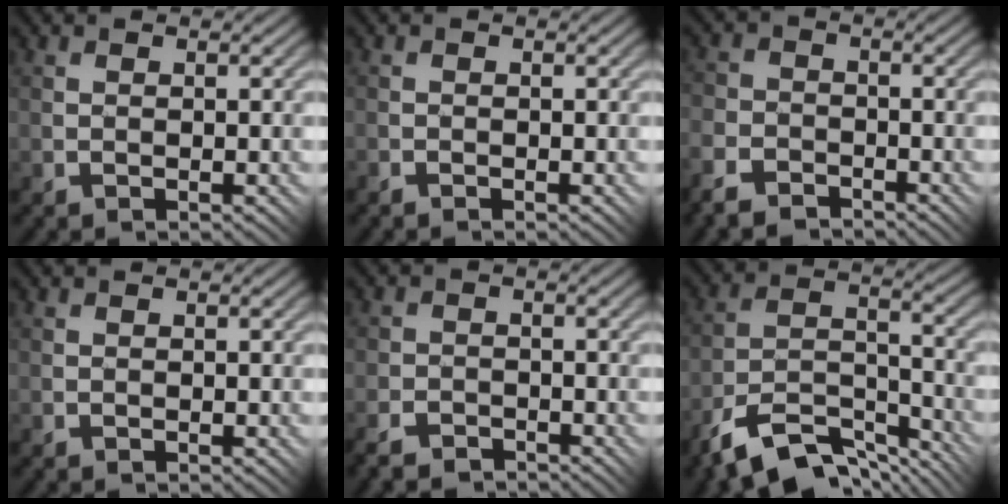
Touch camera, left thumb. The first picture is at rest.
{"total": 1.0, "force": [-0.8, 0.3, 0.3], "torque": [-0.005, 0.000, -0.018]}
{"total": 4.8, "force": [-3.8, 2.3, 1.6], "torque": [-0.040, -0.003, -0.083]}
{"total": 0.0}
{"total": 3.4, "force": [-2.9, 1.5, 0.9], "torque": [-0.019, 0.001, -0.058]}
{"total": 10.9, "force": [-8.6, 3.6, 5.5], "torque": [-0.105, -0.001, -0.159]}